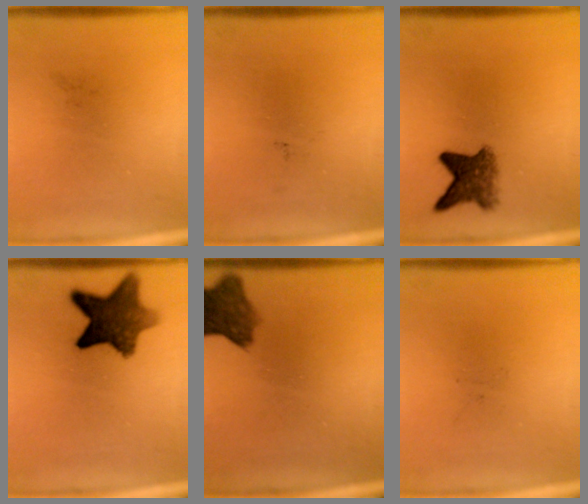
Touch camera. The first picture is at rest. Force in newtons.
{"total": 0.0}
{"total": 4.9}
{"total": 10.4}
{"total": 7.3}
{"total": 0.0}